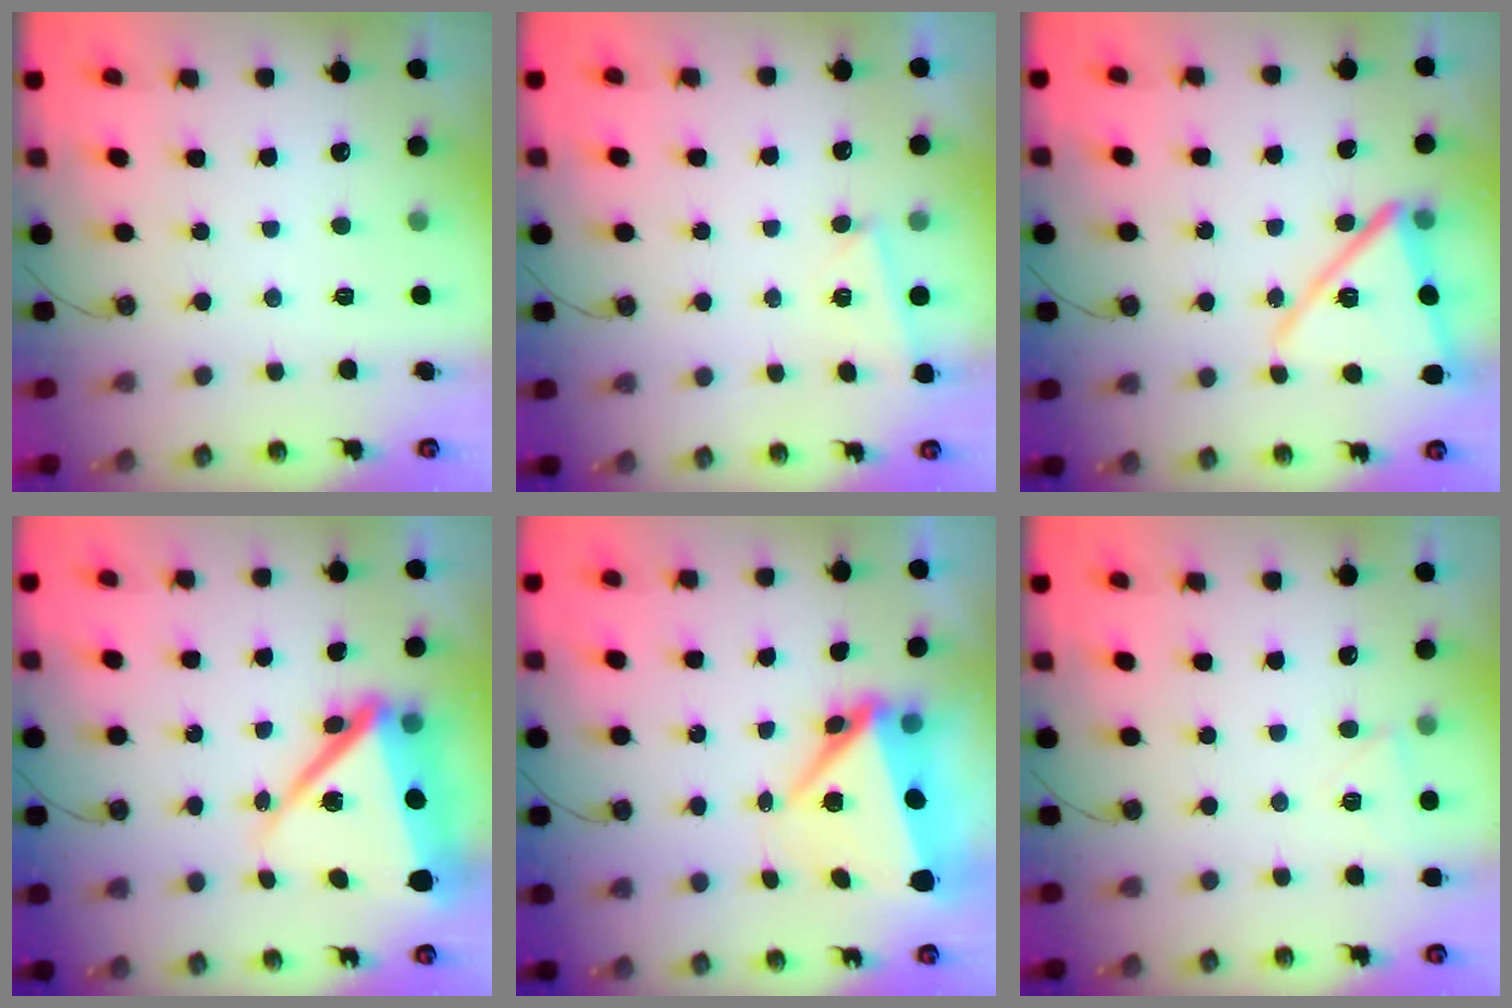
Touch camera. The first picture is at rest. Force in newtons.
{"total": 2.9, "press": 2.4, "slide": 1.5}
{"total": 14.9, "press": 14.8, "slide": 1.2}
{"total": 17.1, "press": 17.0, "slide": 1.9}
{"total": 8.4, "press": 8.2, "slide": 1.8}
{"total": 4.9, "press": 4.9, "slide": 0.3}